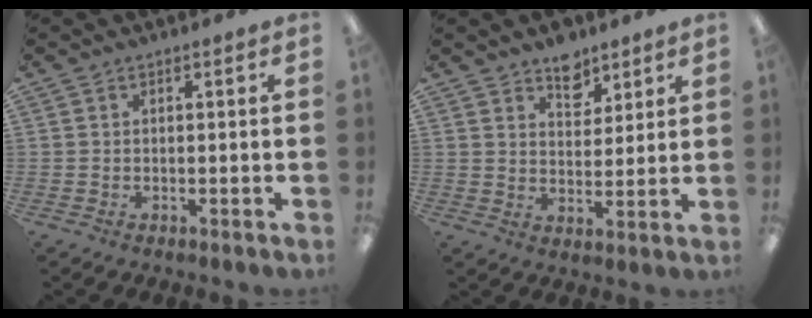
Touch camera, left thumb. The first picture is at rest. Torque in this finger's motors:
{"motor_torque": [0.91, 0.68, 0.68, -0.90, 0.00]}